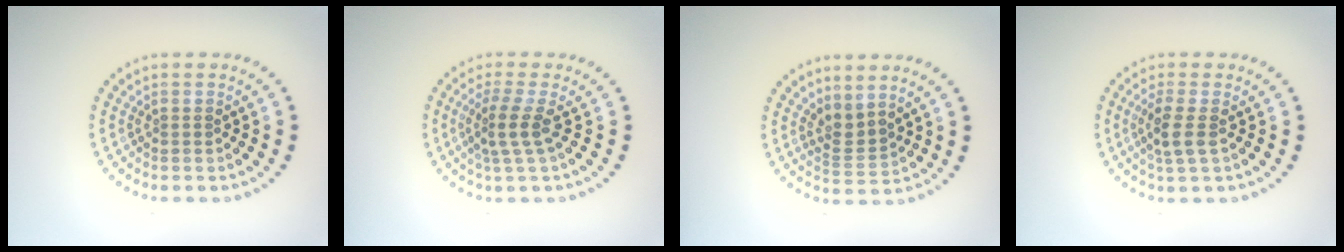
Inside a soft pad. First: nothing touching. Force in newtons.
{"total": 2.7, "press": 1.9, "slide": 1.9}
{"total": 2.3, "press": 1.5, "slide": 1.8}
{"total": 2.4, "press": 2.1, "slide": 1.0}